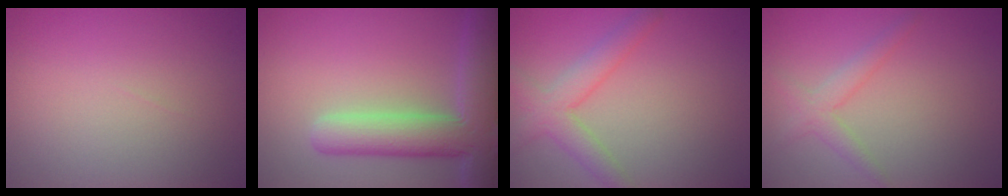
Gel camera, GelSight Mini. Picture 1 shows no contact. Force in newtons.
{"total": 7.9, "press": 7.8, "slide": 0.8}
{"total": 3.6, "press": 3.6, "slide": 0.2}
{"total": 2.1, "press": 2.1, "slide": 0.1}